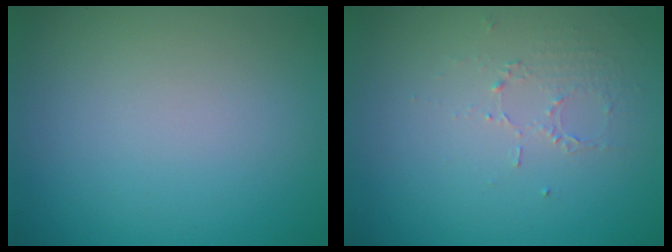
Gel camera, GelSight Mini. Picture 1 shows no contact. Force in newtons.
{"total": 1.3, "press": 0.6, "slide": 1.1}